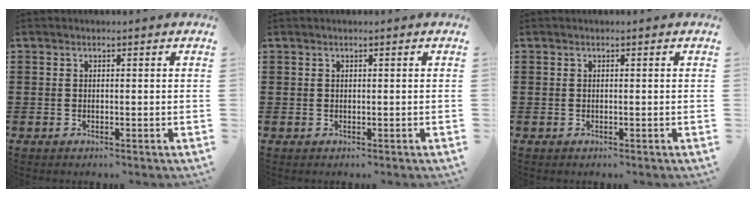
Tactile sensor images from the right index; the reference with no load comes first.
{"total": 0.0}
{"total": 0.0}